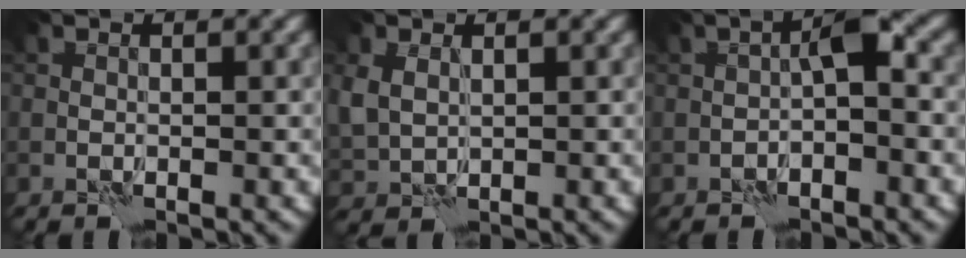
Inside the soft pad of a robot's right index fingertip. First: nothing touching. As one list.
[{"total": 2.7, "force": [0.8, 2.1, 1.6], "torque": [-0.046, -0.005, 0.020]}, {"total": 2.4, "force": [-0.6, 0.5, 2.3], "torque": [-0.038, 0.011, -0.017]}]